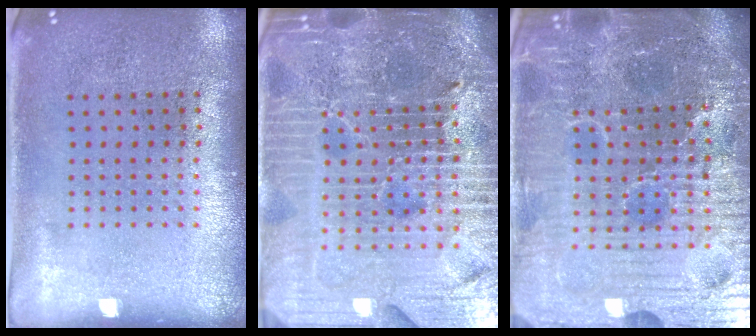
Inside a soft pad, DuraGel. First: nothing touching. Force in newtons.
{"total": 7.3, "press": 6.3, "slide": 3.7}
{"total": 7.0, "press": 6.3, "slide": 3.1}